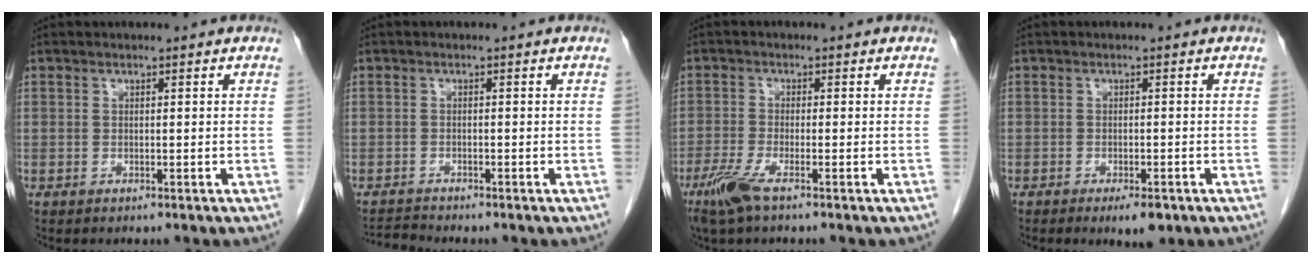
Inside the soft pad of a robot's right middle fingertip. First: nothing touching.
{"total": 1.8, "force": [-1.7, -0.6, -0.3], "torque": [0.003, -0.015, -0.031]}
{"total": 4.6, "force": [-3.0, 0.5, 3.5], "torque": [-0.080, -0.013, -0.061]}
{"total": 3.2, "force": [-1.9, 1.0, 2.4], "torque": [-0.035, -0.002, -0.022]}